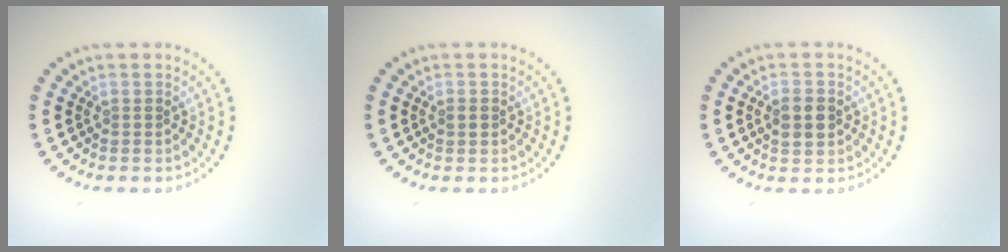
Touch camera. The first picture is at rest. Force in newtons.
{"total": 1.0, "press": 1.0, "slide": 0.1}
{"total": 2.9, "press": 2.9, "slide": 0.0}